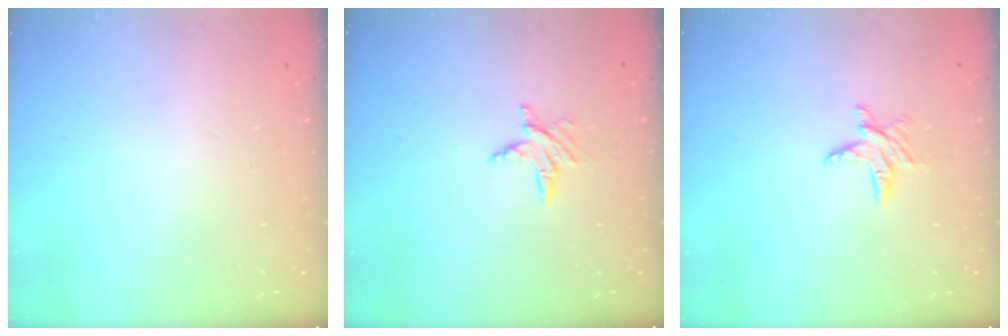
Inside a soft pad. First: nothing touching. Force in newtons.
{"total": 6.0, "press": 5.9, "slide": 0.6}
{"total": 5.8, "press": 5.7, "slide": 0.6}